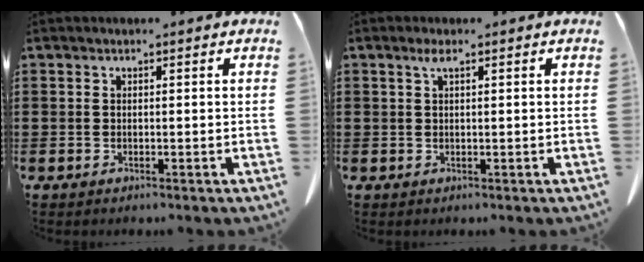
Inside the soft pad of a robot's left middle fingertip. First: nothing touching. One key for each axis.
{"total": 1.3, "fx": 0.6, "fy": 0.5, "fz": 1.1, "tx": -0.026, "ty": 0.004, "tz": 0.010}